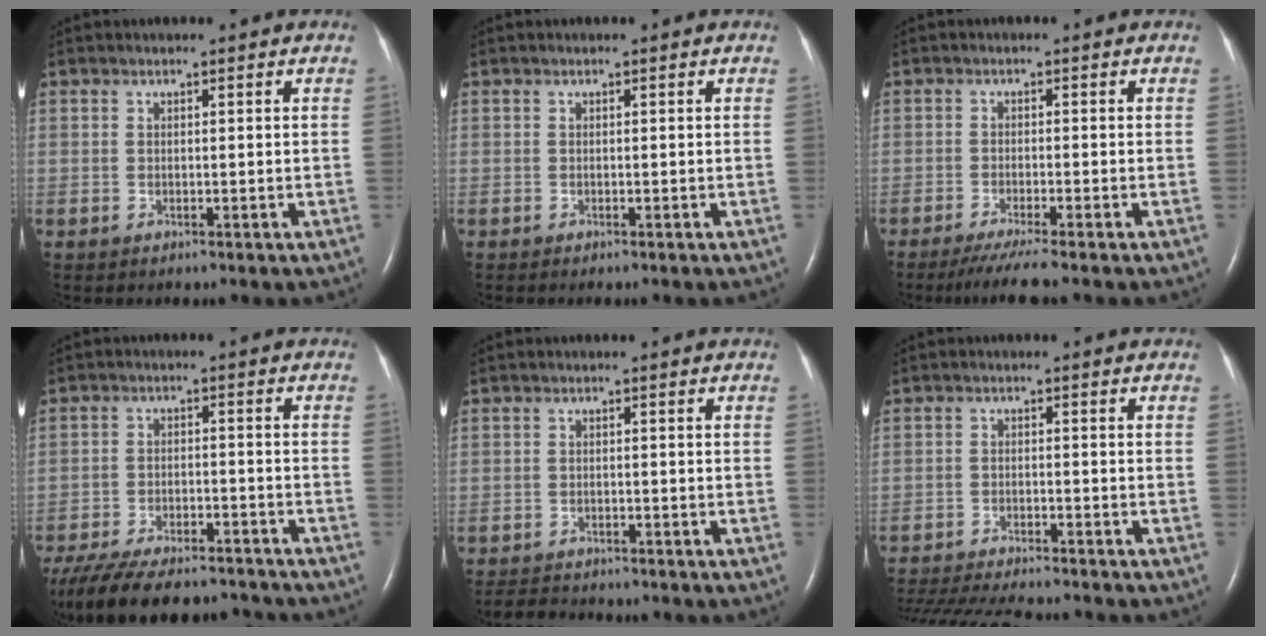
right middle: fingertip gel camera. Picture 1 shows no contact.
{"total": 0.6, "force": [-0.5, 0.1, 0.3], "torque": [-0.005, -0.001, -0.008]}
{"total": 5.3, "force": [-4.3, -0.7, 3.0], "torque": [-0.051, -0.016, -0.073]}
{"total": 18.1, "force": [-15.7, 4.9, 7.6], "torque": [-0.182, -0.022, -0.234]}
{"total": 4.8, "force": [-4.6, 1.0, 1.1], "torque": [-0.019, -0.013, -0.070]}
{"total": 15.4, "force": [-14.0, 1.9, 6.1], "torque": [-0.141, -0.029, -0.212]}